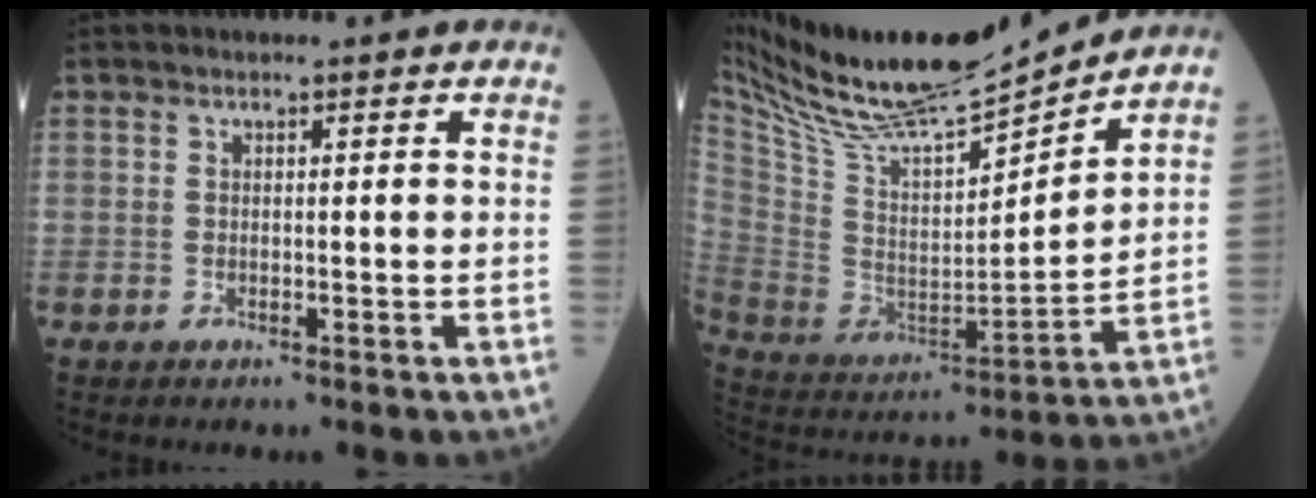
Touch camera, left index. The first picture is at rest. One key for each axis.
{"total": 21.6, "fx": 19.2, "fy": 2.4, "fz": 9.6, "tx": -0.191, "ty": -0.014, "tz": 0.337}